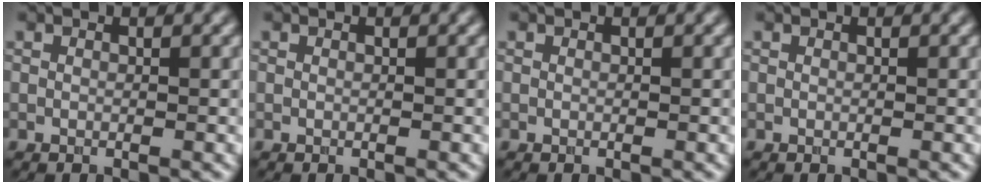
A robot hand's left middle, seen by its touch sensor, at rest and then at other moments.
{"total": 0.0}
{"total": 0.0}
{"total": 0.0}